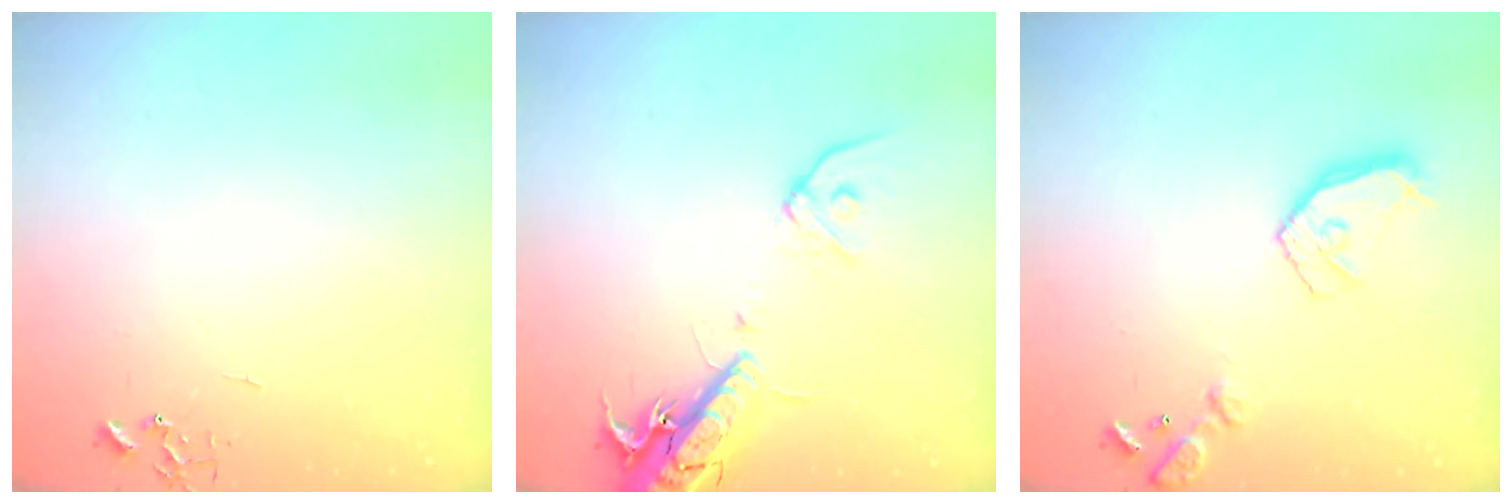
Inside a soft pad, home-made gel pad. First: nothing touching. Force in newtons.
{"total": 17.2, "press": 16.9, "slide": 3.1}
{"total": 14.7, "press": 14.6, "slide": 1.6}